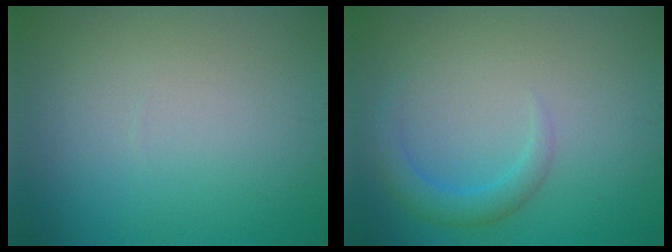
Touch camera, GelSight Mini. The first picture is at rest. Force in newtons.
{"total": 2.4, "press": 2.4, "slide": 0.1}